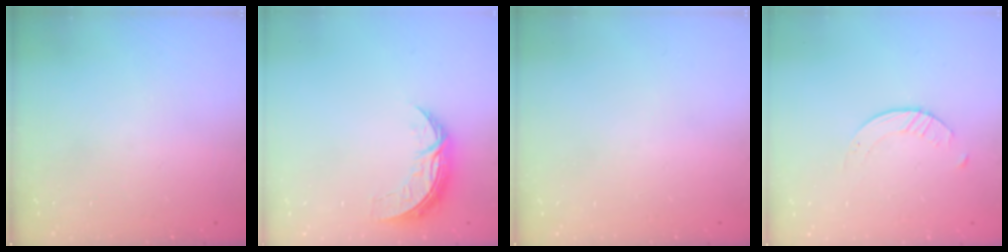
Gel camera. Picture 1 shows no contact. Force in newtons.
{"total": 7.8, "press": 7.8, "slide": 0.3}
{"total": 0.0}
{"total": 1.6, "press": 1.6, "slide": 0.3}